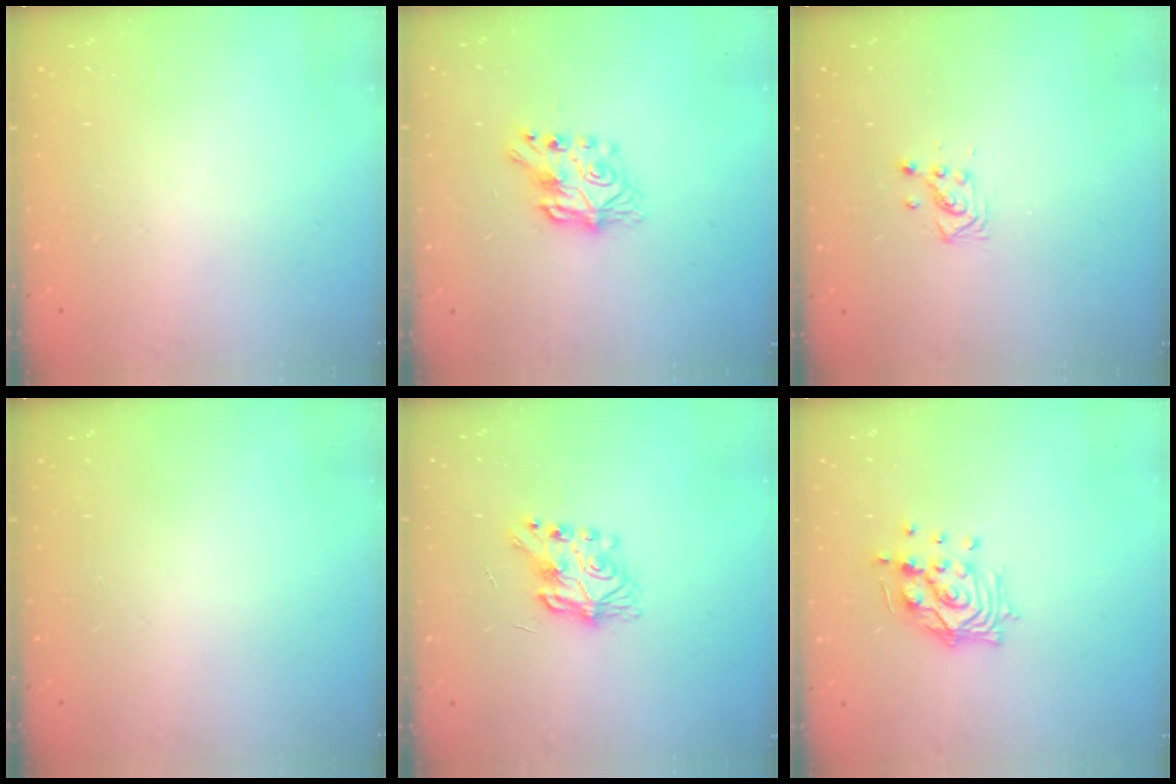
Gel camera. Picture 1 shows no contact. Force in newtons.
{"total": 7.7, "press": 7.7, "slide": 0.7}
{"total": 3.3, "press": 3.3, "slide": 0.4}
{"total": 0.0}
{"total": 7.8, "press": 7.8, "slide": 0.1}
{"total": 12.8, "press": 12.7, "slide": 1.6}